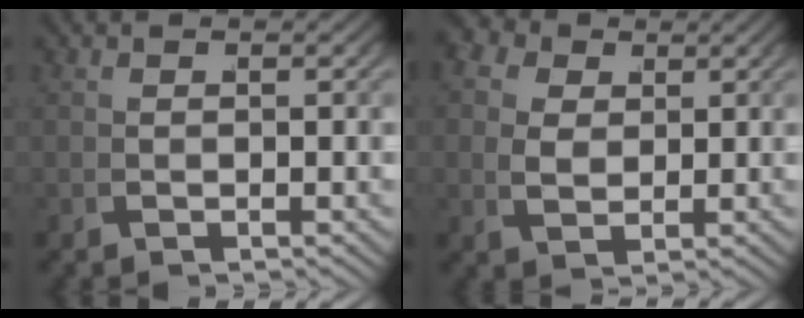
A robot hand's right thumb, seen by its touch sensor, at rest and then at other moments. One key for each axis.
{"total": 5.0, "fx": 1.9, "fy": 3.8, "fz": 2.5, "tx": -0.044, "ty": -0.015, "tz": 0.036}